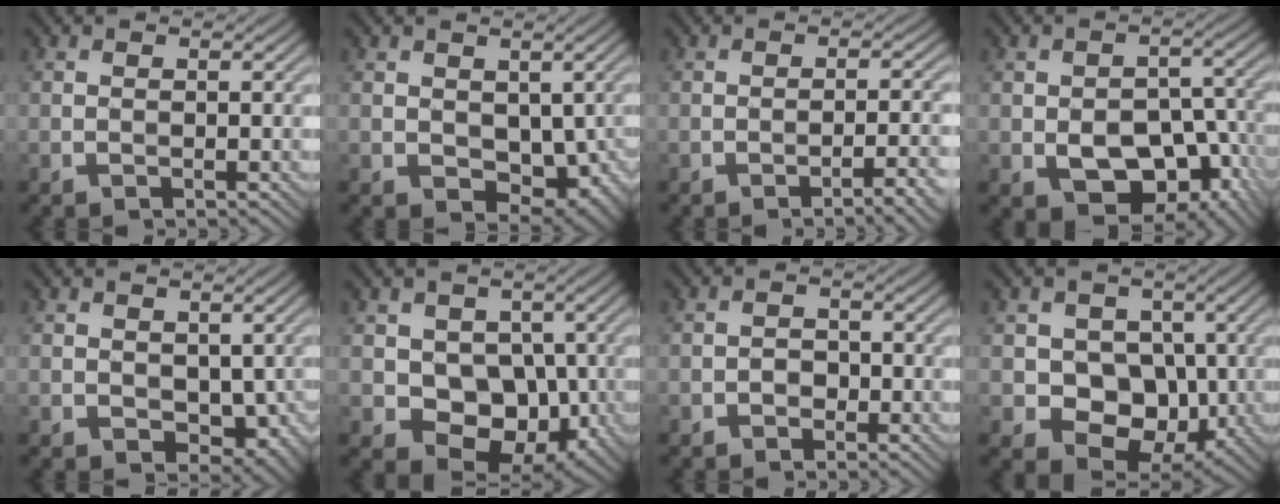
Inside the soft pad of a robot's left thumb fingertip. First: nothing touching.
{"total": 6.5, "force": [0.2, 4.5, 4.6], "torque": [-0.079, -0.025, 0.013]}
{"total": 3.6, "force": [-1.9, 0.3, 3.0], "torque": [-0.046, 0.012, -0.034]}
{"total": 10.8, "force": [-3.9, 6.9, 7.4], "torque": [-0.115, -0.016, -0.052]}
{"total": 4.8, "force": [0.0, 3.4, 3.4], "torque": [-0.059, -0.017, 0.003]}
{"total": 9.3, "force": [-0.2, 7.4, 5.6], "torque": [-0.076, -0.020, -0.016]}
{"total": 1.5, "force": [-0.7, 1.2, 0.6], "torque": [-0.006, 0.003, -0.016]}
{"total": 8.8, "force": [-0.2, 7.3, 5.0], "torque": [-0.071, -0.014, -0.023]}